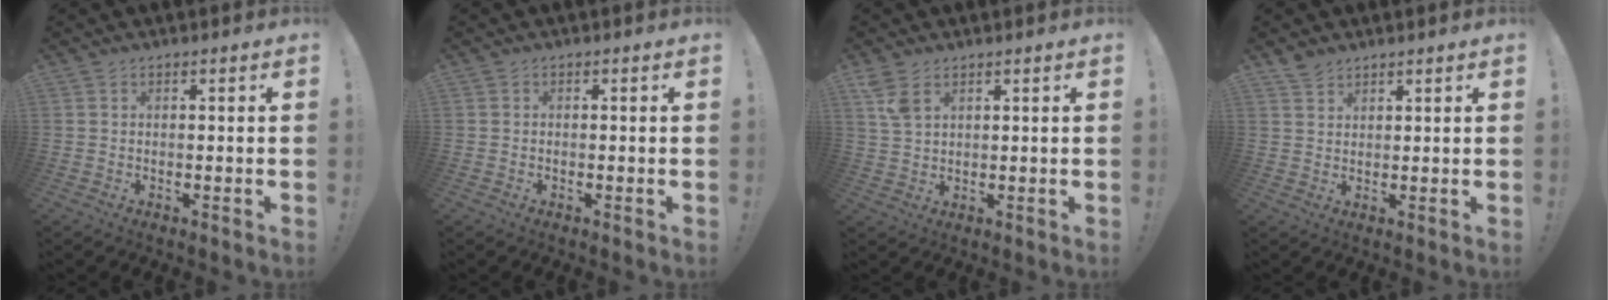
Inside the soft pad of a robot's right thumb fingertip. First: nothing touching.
{"total": 0.0}
{"total": 5.1, "force": [3.0, 2.3, 3.4], "torque": [-0.063, -0.011, 0.057]}
{"total": 3.1, "force": [2.7, 1.4, 0.7], "torque": [-0.010, -0.015, 0.052]}